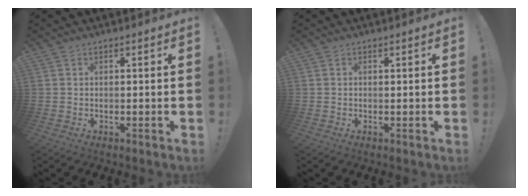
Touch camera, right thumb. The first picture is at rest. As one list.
[{"total": 0.0}]